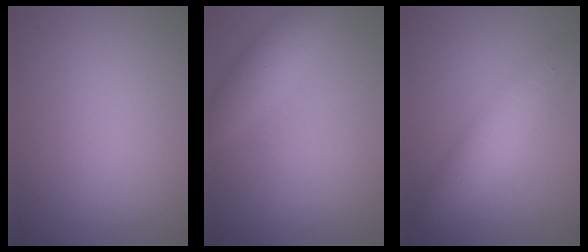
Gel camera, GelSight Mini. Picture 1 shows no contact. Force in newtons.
{"total": 2.7, "press": 2.7, "slide": 0.1}
{"total": 4.6, "press": 4.6, "slide": 0.1}